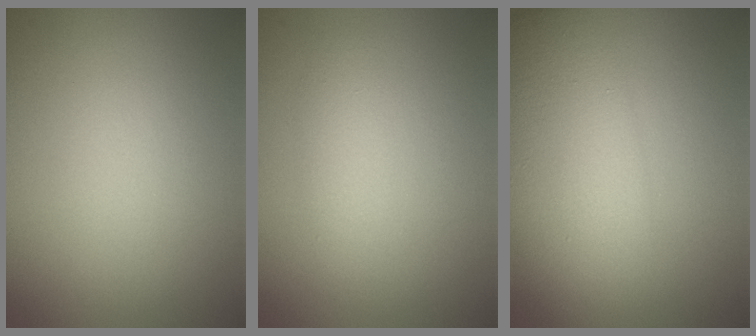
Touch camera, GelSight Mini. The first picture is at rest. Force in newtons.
{"total": 1.6, "press": 1.6, "slide": 0.1}
{"total": 7.2, "press": 7.2, "slide": 0.1}